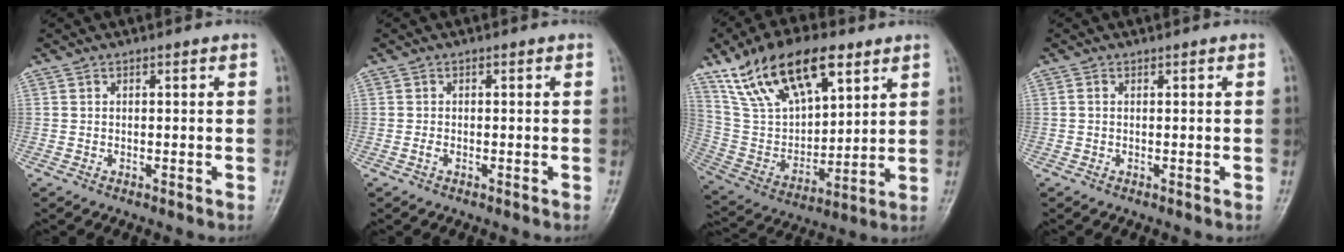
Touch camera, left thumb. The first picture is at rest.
{"total": 0.6, "force": [-0.4, 0.3, 0.4], "torque": [-0.011, -0.001, -0.010]}
{"total": 20.9, "force": [12.2, 10.1, 13.7], "torque": [-0.216, -0.036, 0.232]}
{"total": 0.0}